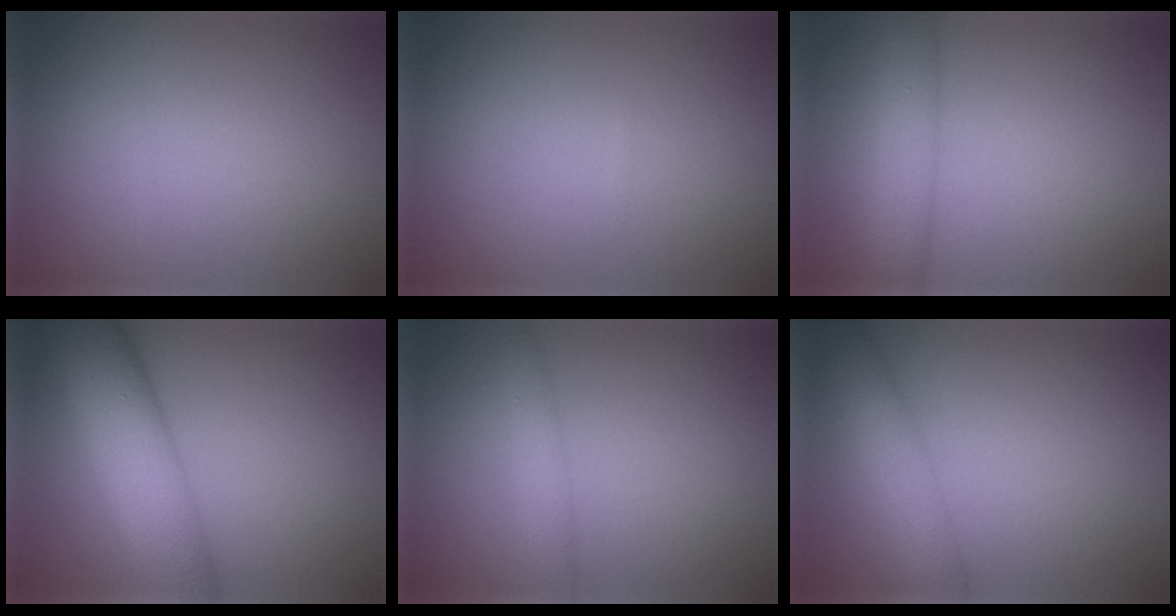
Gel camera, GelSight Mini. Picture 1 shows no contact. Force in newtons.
{"total": 0.0}
{"total": 3.7, "press": 3.6, "slide": 0.4}
{"total": 10.3, "press": 10.3, "slide": 0.7}
{"total": 1.8, "press": 1.7, "slide": 0.2}
{"total": 4.2, "press": 4.2, "slide": 0.3}